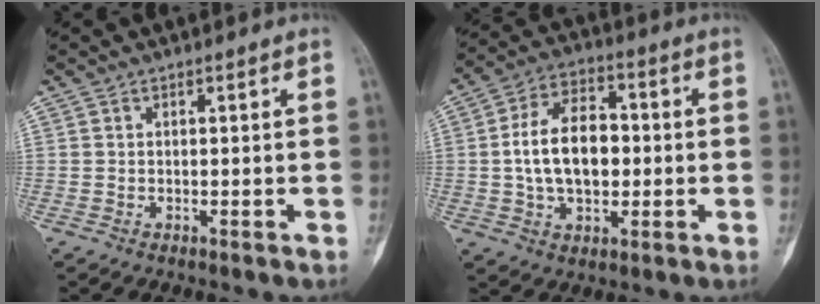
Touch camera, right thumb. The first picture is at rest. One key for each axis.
{"total": 13.6, "fx": 0.0, "fy": 8.4, "fz": 10.6, "tx": -0.166, "ty": 0.020, "tz": -0.004}